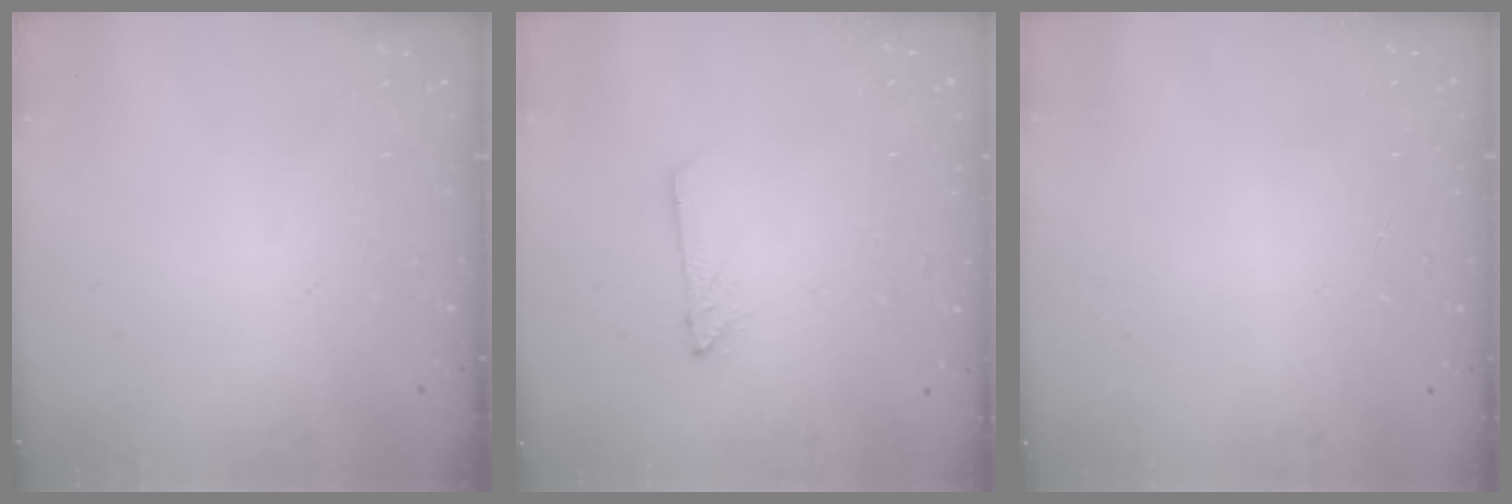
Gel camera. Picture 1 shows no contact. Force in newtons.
{"total": 2.4, "press": 2.4, "slide": 0.2}
{"total": 0.0}